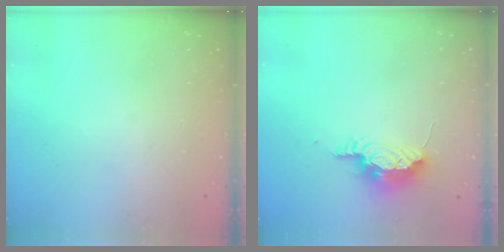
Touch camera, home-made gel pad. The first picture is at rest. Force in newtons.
{"total": 15.1, "press": 10.5, "slide": 10.8}